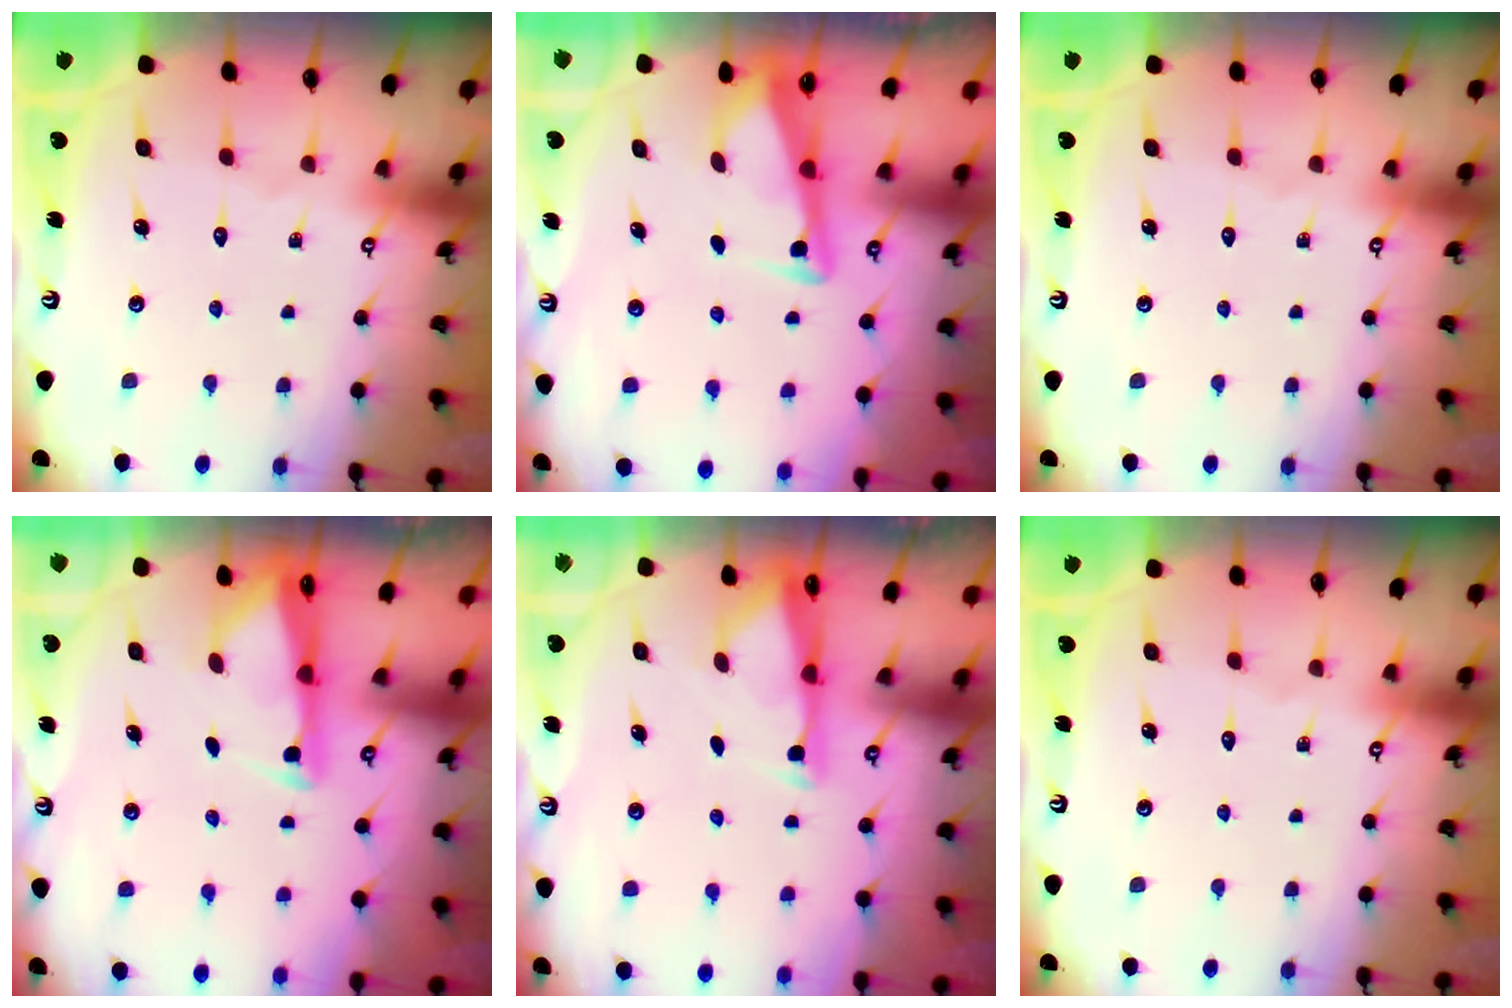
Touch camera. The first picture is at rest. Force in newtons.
{"total": 3.3, "press": 3.3, "slide": 0.4}
{"total": 0.0}
{"total": 2.5, "press": 2.5, "slide": 0.5}
{"total": 2.9, "press": 2.8, "slide": 0.6}
{"total": 0.0}